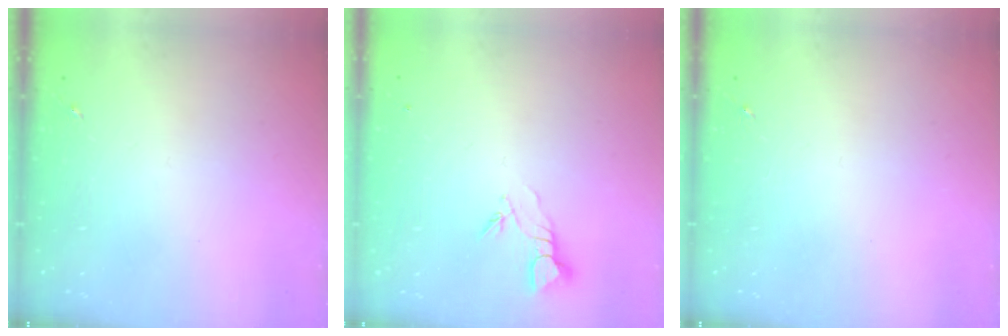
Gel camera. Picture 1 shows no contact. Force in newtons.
{"total": 3.9, "press": 3.9, "slide": 0.2}
{"total": 0.0}